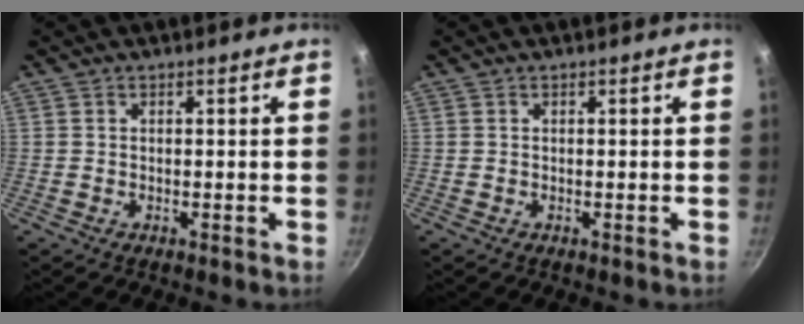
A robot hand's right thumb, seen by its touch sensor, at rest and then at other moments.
{"total": 0.0}